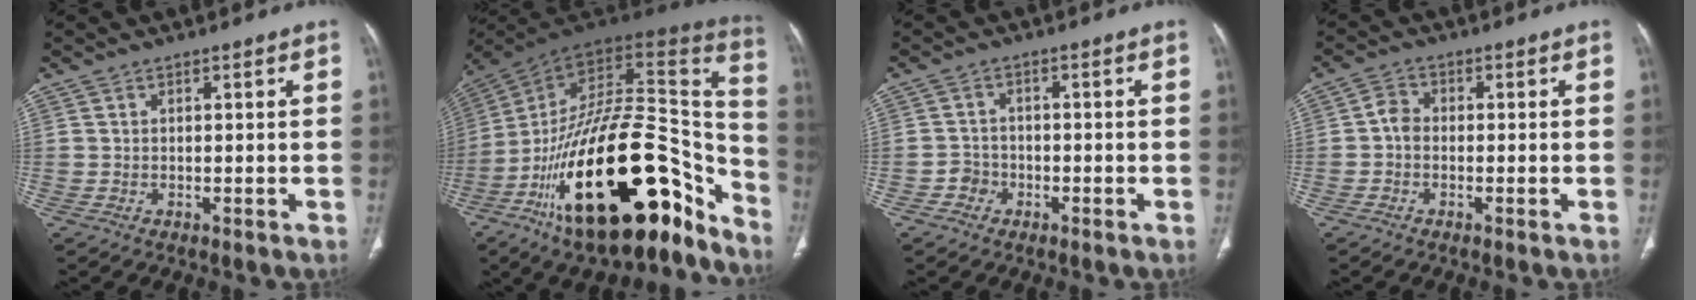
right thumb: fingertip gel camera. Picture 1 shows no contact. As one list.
[{"total": 36.6, "force": [-19.6, 15.6, 26.7], "torque": [-0.343, 0.084, -0.311]}, {"total": 2.9, "force": [-1.4, 2.5, 0.3], "torque": [0.008, 0.016, -0.032]}, {"total": 2.8, "force": [-0.5, 2.2, 1.6], "torque": [-0.023, 0.010, -0.020]}]